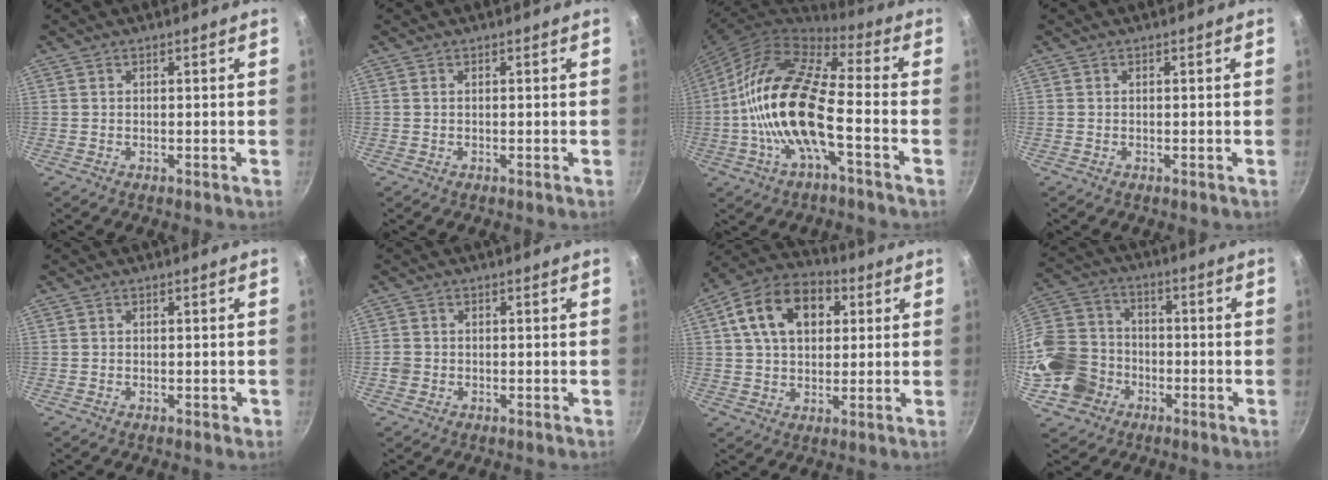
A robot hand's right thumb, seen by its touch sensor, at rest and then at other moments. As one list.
[{"total": 0.0}, {"total": 18.4, "force": [-3.9, 6.7, 16.7], "torque": [-0.316, 0.035, -0.092]}, {"total": 0.0}, {"total": 0.9, "force": [-0.3, 0.7, 0.6], "torque": [-0.004, 0.004, -0.004]}, {"total": 2.0, "force": [-0.6, 1.8, 0.7], "torque": [-0.010, 0.007, -0.011]}, {"total": 15.0, "force": [4.5, 10.2, 10.1], "torque": [-0.152, 0.017, 0.061]}, {"total": 16.5, "force": [-5.1, 14.1, 6.9], "torque": [-0.138, 0.046, -0.096]}]